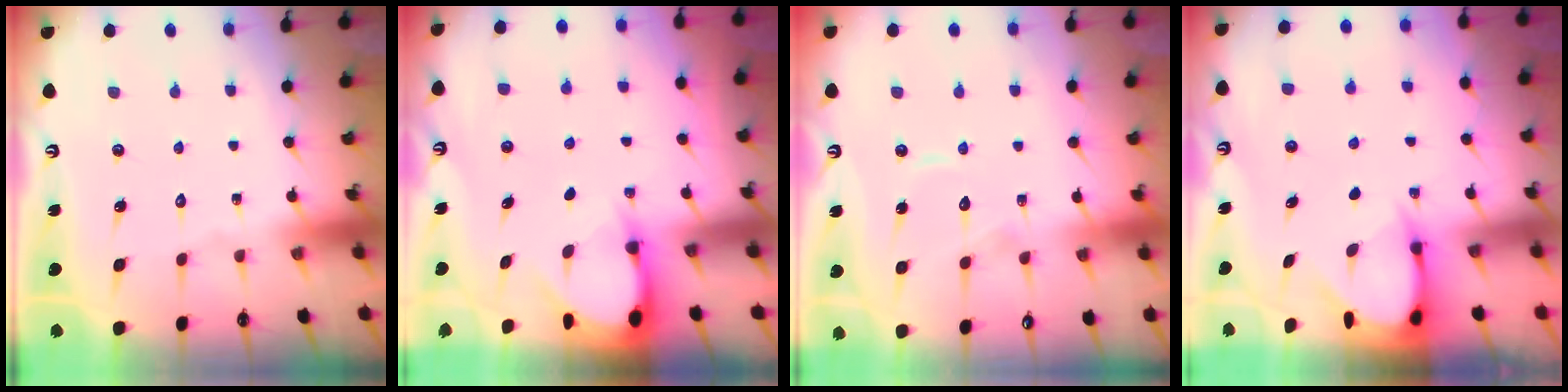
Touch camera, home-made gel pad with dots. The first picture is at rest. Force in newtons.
{"total": 2.9, "press": 2.9, "slide": 0.3}
{"total": 6.5, "press": 6.4, "slide": 0.6}
{"total": 3.7, "press": 3.7, "slide": 0.4}